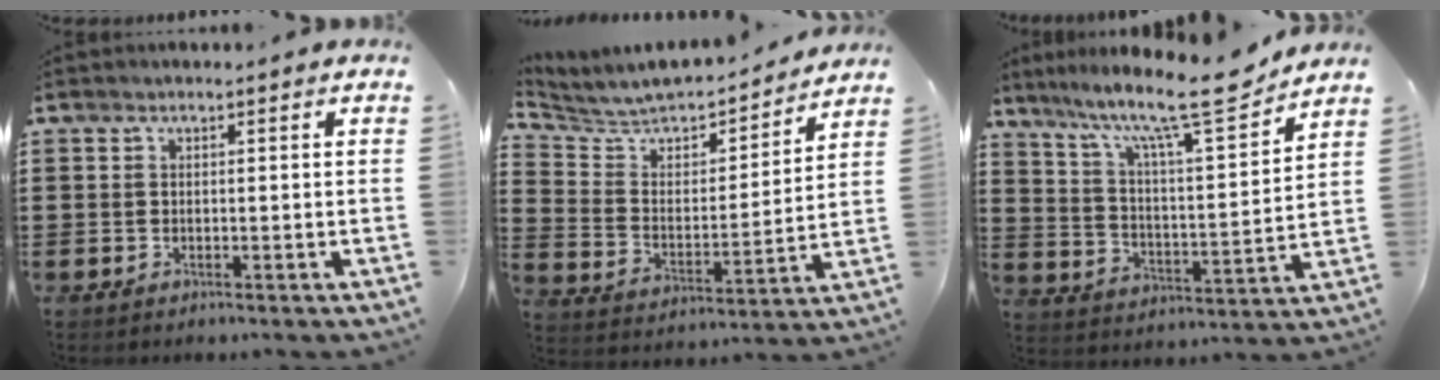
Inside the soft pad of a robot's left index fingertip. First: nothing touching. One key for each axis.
{"total": 5.0, "fx": 4.7, "fy": 1.6, "fz": 0.7, "tx": -0.048, "ty": -0.043, "tz": 0.074}
{"total": 12.8, "fx": 10.6, "fy": 1.1, "fz": 7.0, "tx": -0.151, "ty": -0.074, "tz": 0.172}